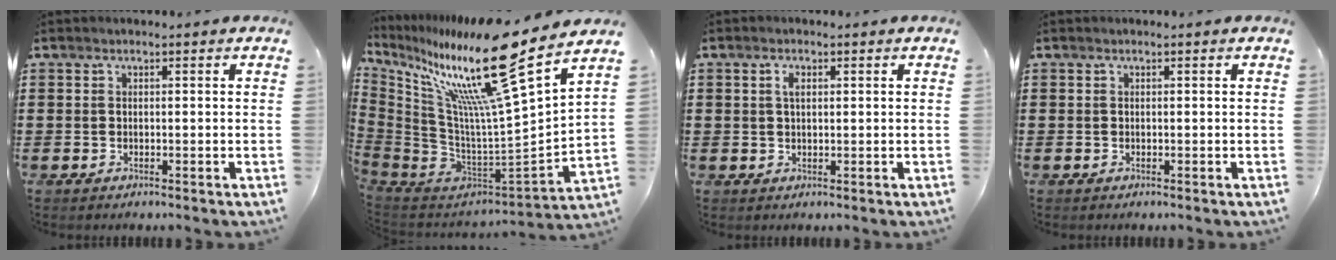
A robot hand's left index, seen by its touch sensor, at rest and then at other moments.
{"total": 17.8, "force": [13.4, -0.6, 11.7], "torque": [-0.223, -0.101, 0.201]}
{"total": 1.8, "force": [0.7, 1.1, 1.3], "torque": [-0.020, 0.003, 0.010]}
{"total": 0.0}